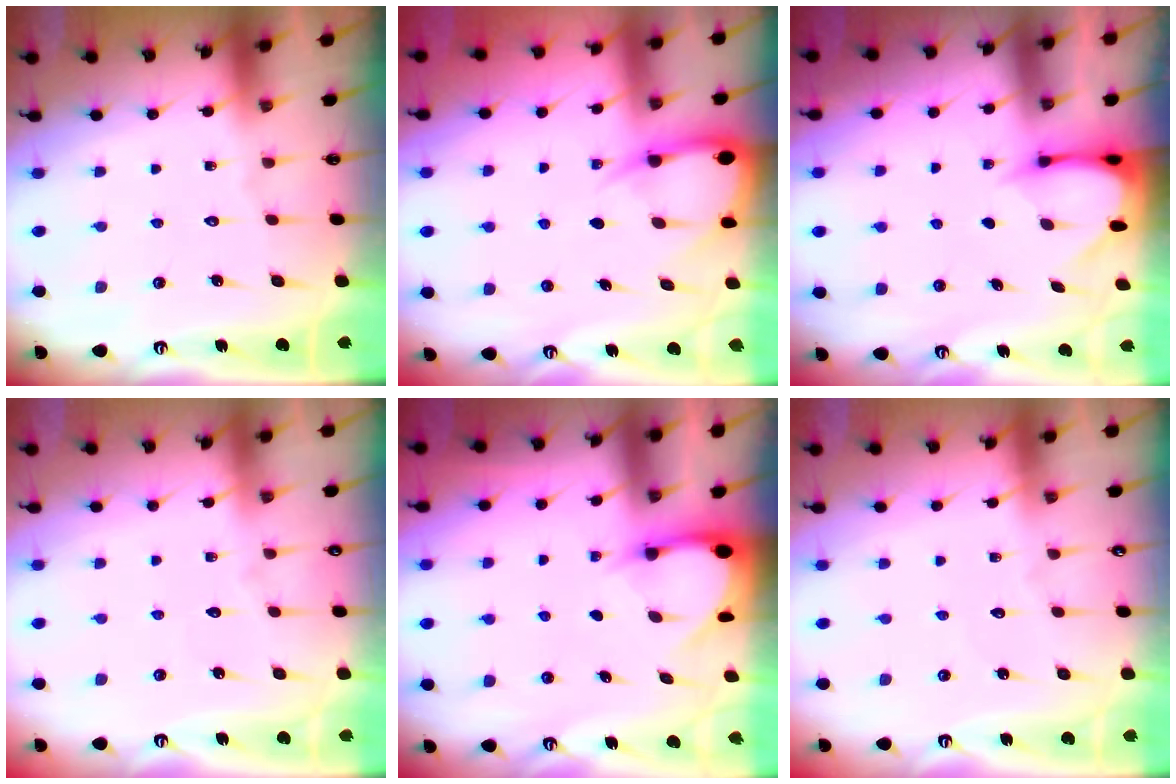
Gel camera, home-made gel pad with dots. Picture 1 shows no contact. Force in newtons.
{"total": 5.8, "press": 5.8, "slide": 0.6}
{"total": 3.3, "press": 3.3, "slide": 0.2}
{"total": 3.9, "press": 3.9, "slide": 0.5}
{"total": 3.3, "press": 3.3, "slide": 0.2}
{"total": 2.1, "press": 2.1, "slide": 0.1}